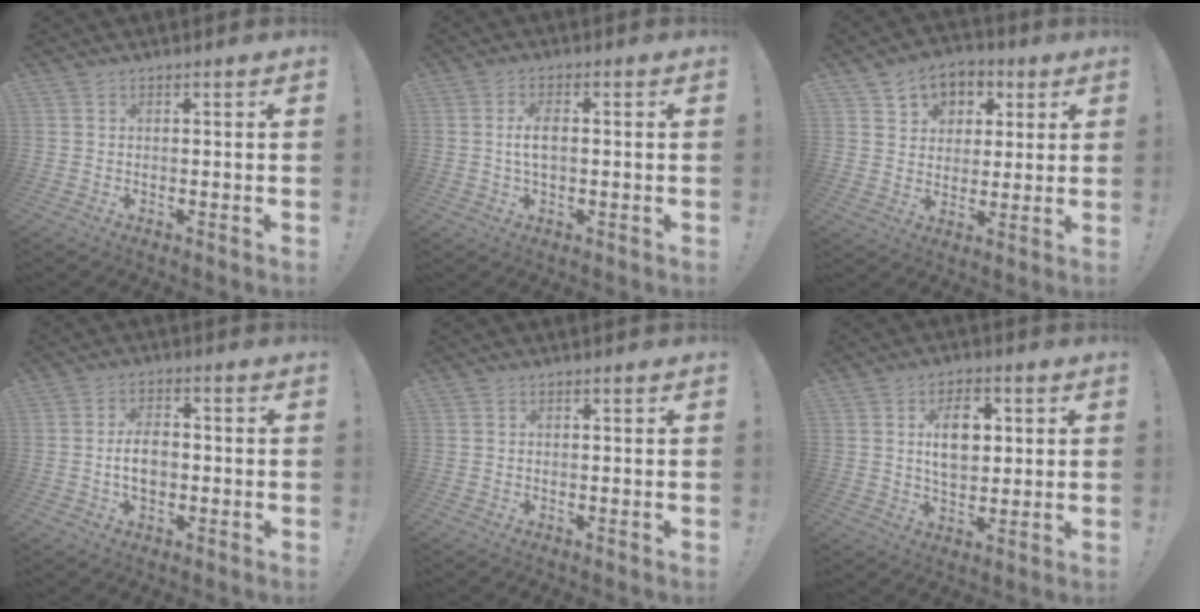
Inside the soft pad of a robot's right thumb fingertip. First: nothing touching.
{"total": 4.9, "force": [0.0, 2.3, 4.3], "torque": [-0.082, 0.006, -0.002]}
{"total": 8.0, "force": [3.5, 6.8, 2.2], "torque": [-0.028, -0.021, 0.070]}
{"total": 6.6, "force": [-1.1, 4.3, 5.0], "torque": [-0.081, 0.005, -0.025]}
{"total": 0.0}
{"total": 10.3, "force": [2.1, 6.9, 7.3], "torque": [-0.110, 0.005, 0.035]}